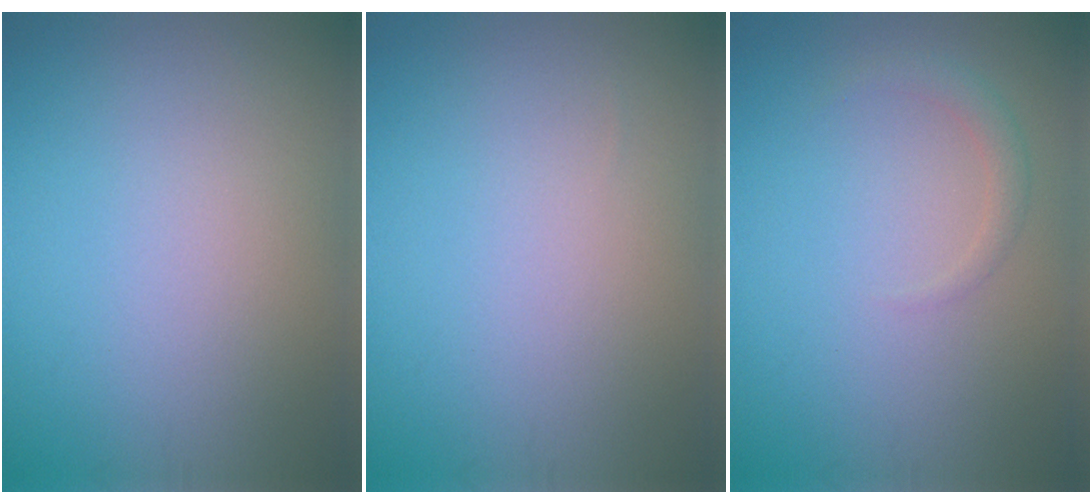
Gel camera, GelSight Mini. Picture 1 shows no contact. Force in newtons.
{"total": 0.0}
{"total": 1.3, "press": 1.3, "slide": 0.1}